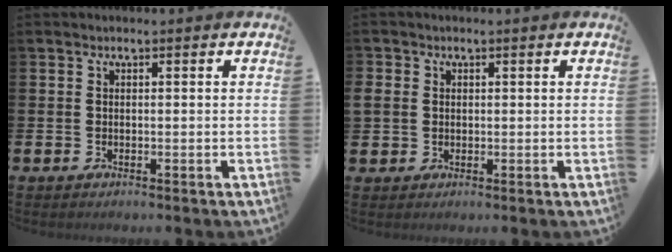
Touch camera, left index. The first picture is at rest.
{"total": 2.1, "force": [1.0, 1.7, 0.6], "torque": [-0.007, 0.007, 0.015]}